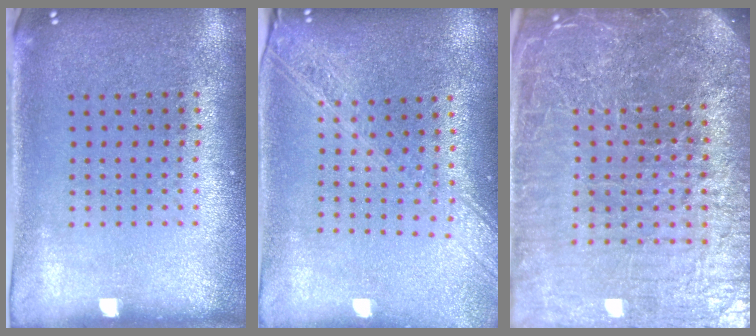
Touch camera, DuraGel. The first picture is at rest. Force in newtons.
{"total": 2.3, "press": 1.9, "slide": 1.2}
{"total": 6.7, "press": 5.9, "slide": 3.1}